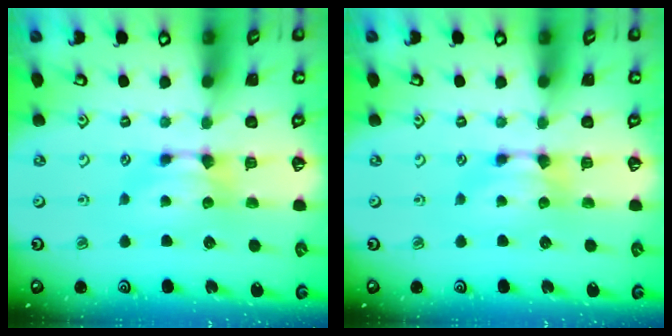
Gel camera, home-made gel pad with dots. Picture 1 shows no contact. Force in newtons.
{"total": 0.0}